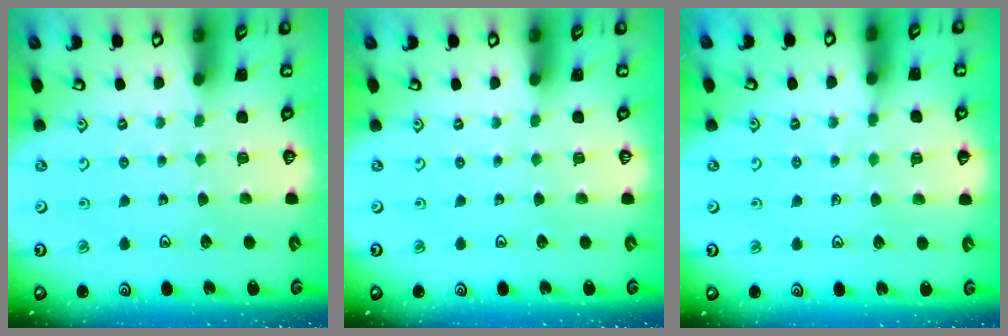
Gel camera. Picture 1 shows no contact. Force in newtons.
{"total": 0.0}
{"total": 5.7, "press": 5.5, "slide": 1.3}